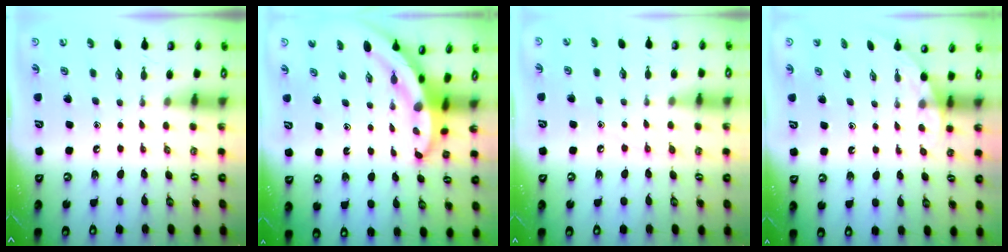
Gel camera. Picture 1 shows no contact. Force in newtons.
{"total": 4.6, "press": 4.6, "slide": 0.6}
{"total": 5.3, "press": 5.2, "slide": 0.5}
{"total": 1.8, "press": 1.8, "slide": 0.1}